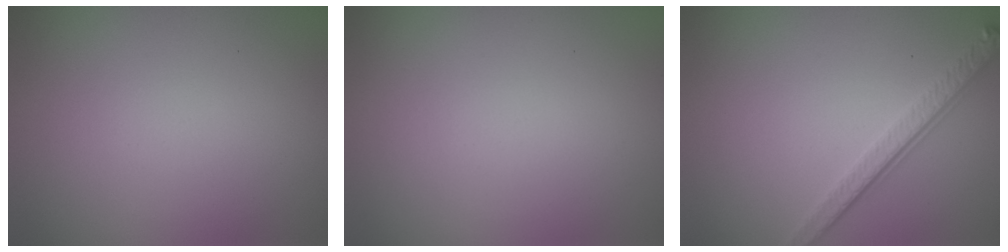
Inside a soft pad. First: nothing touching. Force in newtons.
{"total": 0.0}
{"total": 3.6, "press": 2.6, "slide": 2.4}